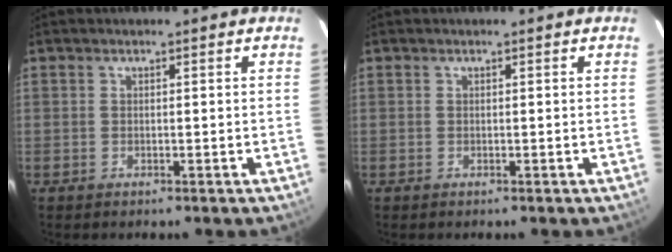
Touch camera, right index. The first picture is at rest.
{"total": 0.0}